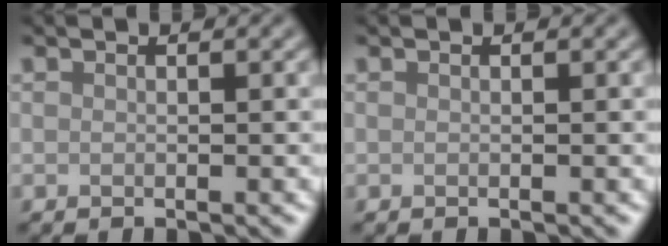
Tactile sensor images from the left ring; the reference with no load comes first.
{"total": 0.0}